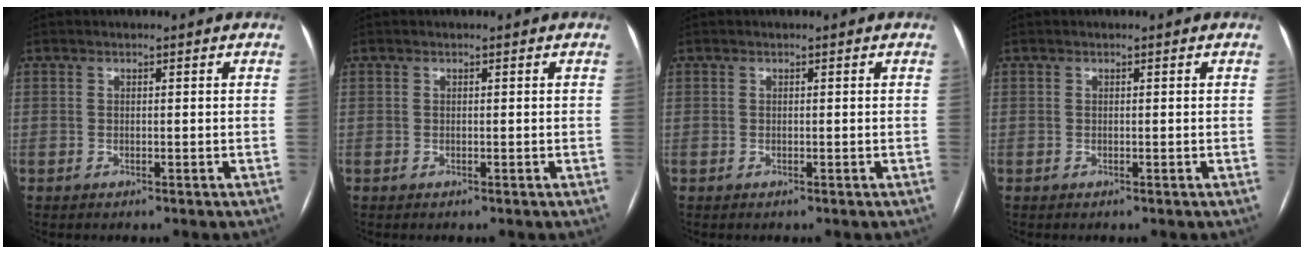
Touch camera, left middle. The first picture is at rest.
{"total": 0.0}
{"total": 0.0}
{"total": 0.0}